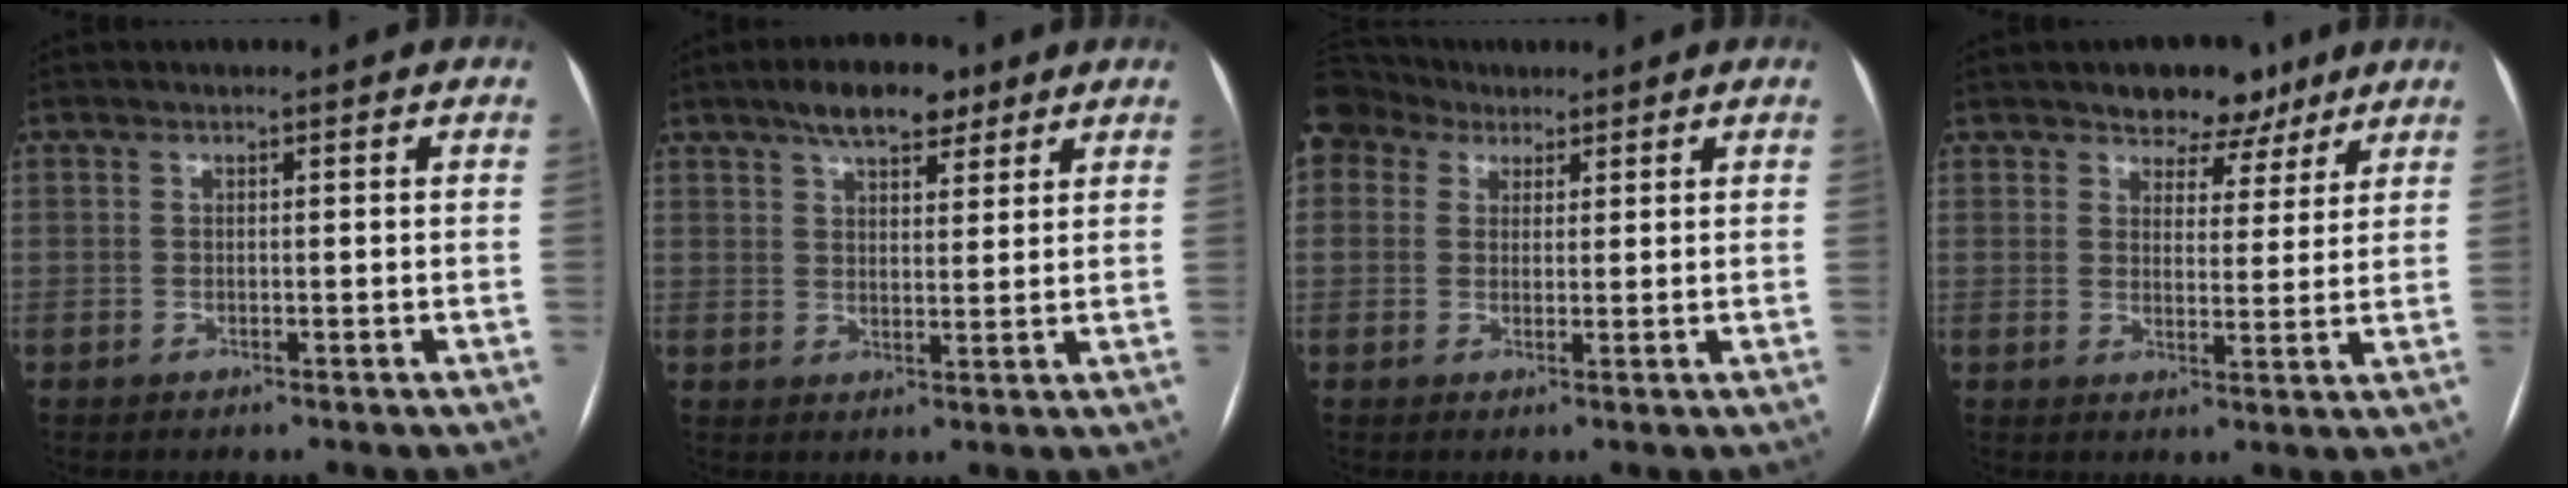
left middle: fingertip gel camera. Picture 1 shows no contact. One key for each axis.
{"total": 7.5, "fx": 5.2, "fy": 2.9, "fz": 4.5, "tx": -0.067, "ty": 0.013, "tz": 0.083}
{"total": 5.5, "fx": 4.1, "fy": 3.6, "fz": 0.8, "tx": -0.026, "ty": 0.032, "tz": 0.084}
{"total": 6.5, "fx": 4.9, "fy": 3.7, "fz": 1.9, "tx": -0.012, "ty": 0.006, "tz": 0.070}